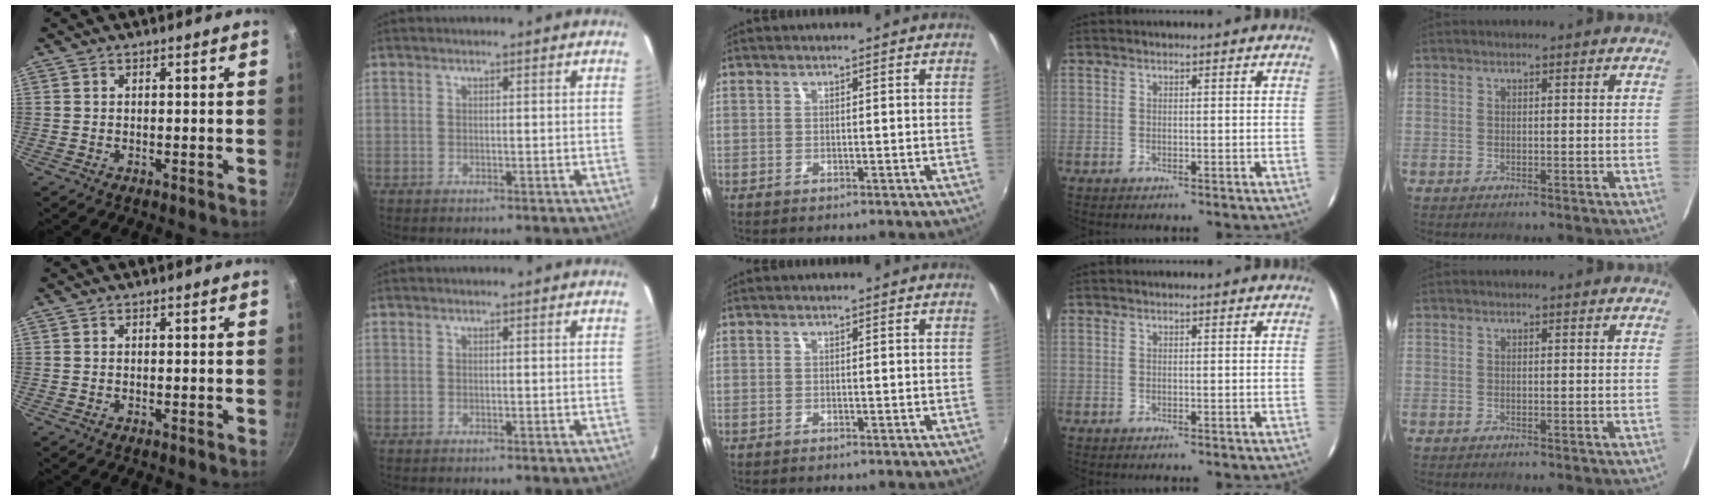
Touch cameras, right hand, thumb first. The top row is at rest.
{}